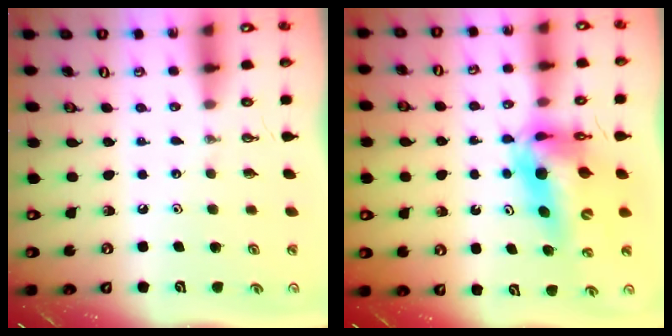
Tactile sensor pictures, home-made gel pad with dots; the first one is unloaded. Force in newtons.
{"total": 13.7, "press": 13.6, "slide": 1.3}